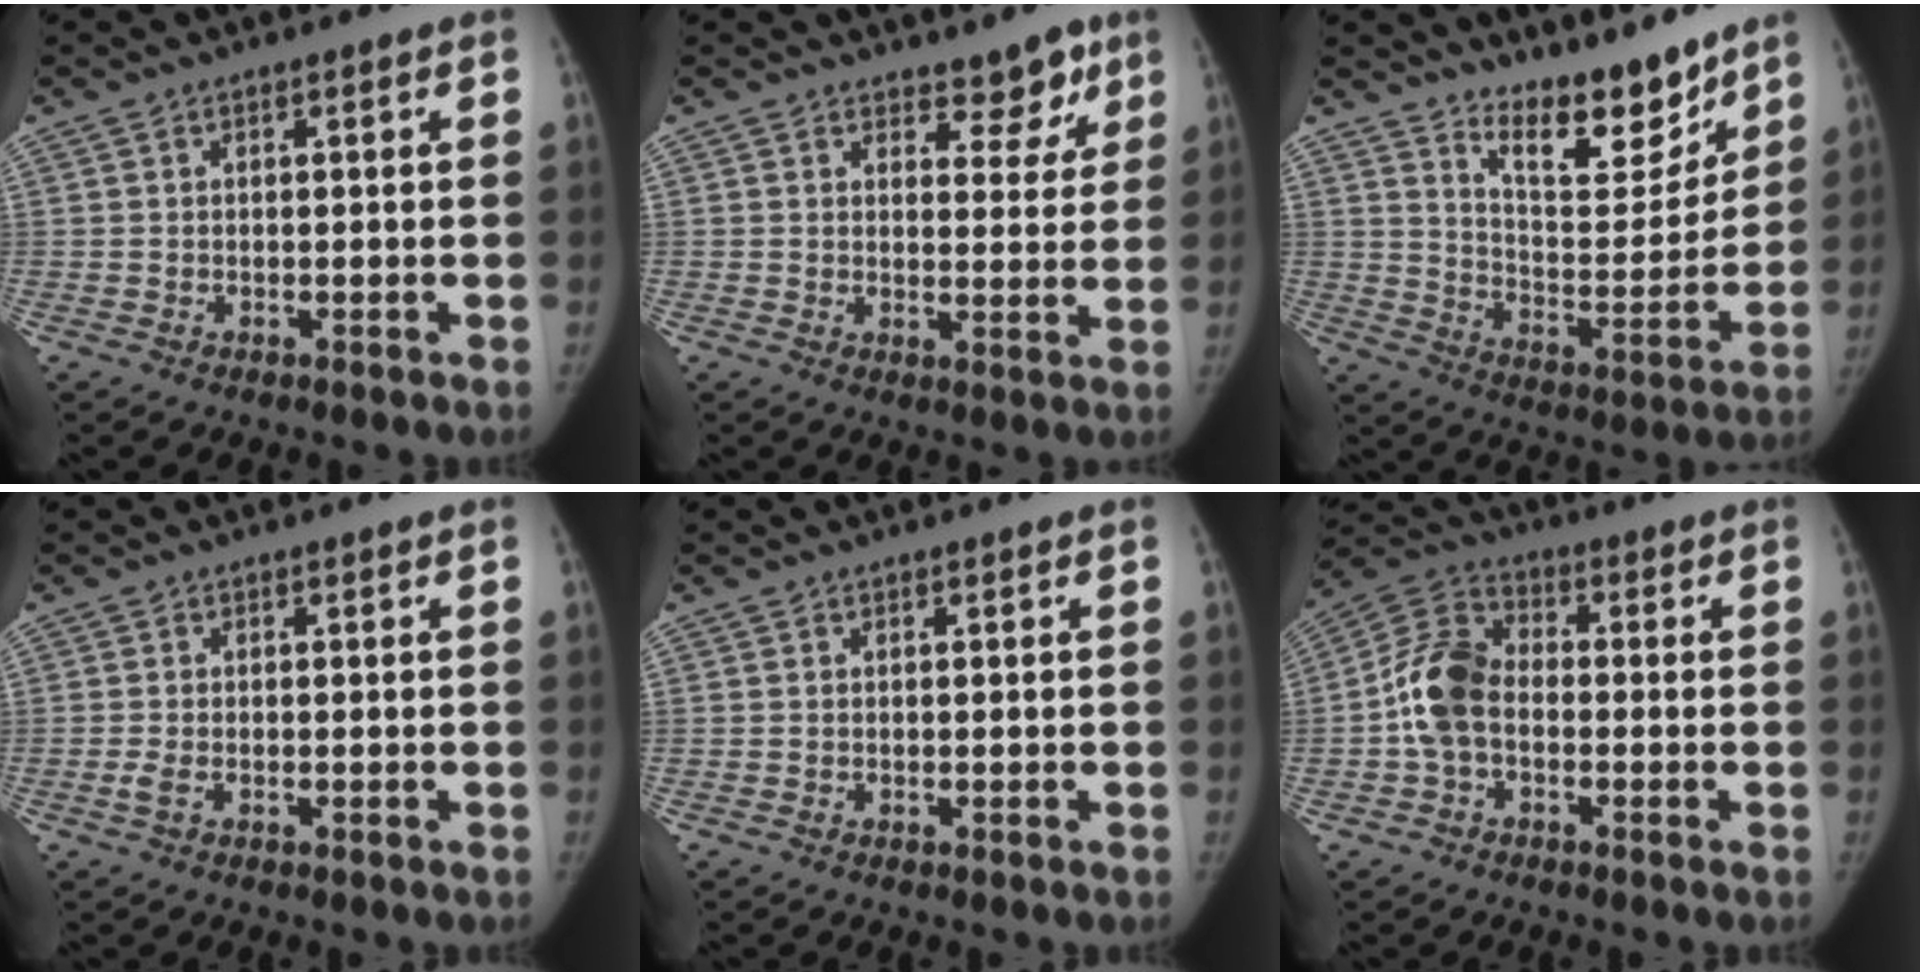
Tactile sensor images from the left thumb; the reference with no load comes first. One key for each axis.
{"total": 5.4, "fx": 4.1, "fy": 3.0, "fz": 1.9, "tx": 0.015, "ty": -0.025, "tz": 0.055}
{"total": 13.4, "fx": 11.2, "fy": 4.4, "fz": 5.9, "tx": -0.053, "ty": -0.095, "tz": 0.192}
{"total": 1.6, "fx": -0.6, "fy": 0.7, "fz": 1.3, "tx": -0.034, "ty": -0.002, "tz": -0.013}
{"total": 0.0}
{"total": 10.0, "fx": -1.5, "fy": 6.7, "fz": 7.2, "tx": -0.140, "ty": 0.031, "tz": -0.043}